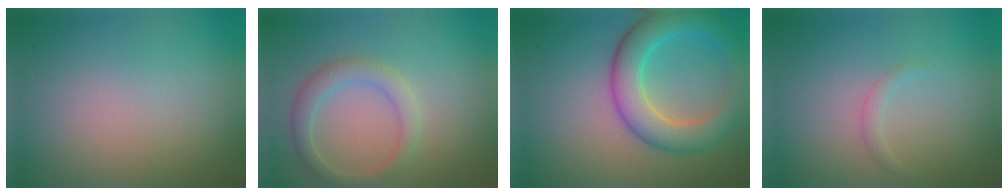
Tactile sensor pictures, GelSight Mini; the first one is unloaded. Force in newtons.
{"total": 2.7, "press": 2.7, "slide": 0.2}
{"total": 6.5, "press": 6.5, "slide": 0.1}
{"total": 0.9, "press": 0.9, "slide": 0.0}